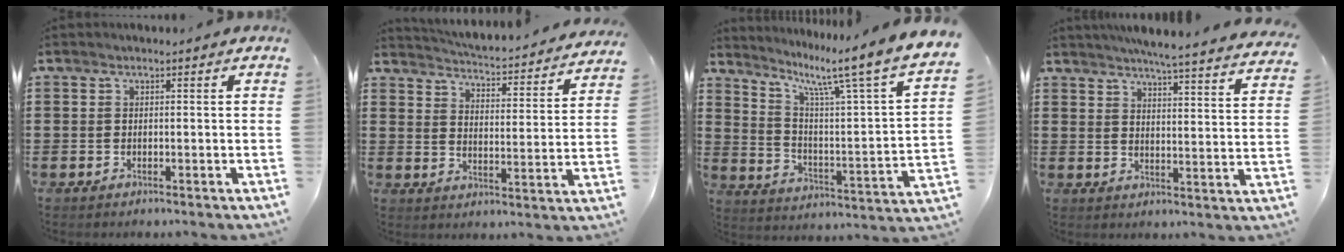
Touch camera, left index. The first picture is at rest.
{"total": 3.7, "force": [3.7, -0.4, 0.3], "torque": [-0.029, -0.038, 0.054]}
{"total": 9.3, "force": [7.0, -0.3, 6.1], "torque": [-0.122, -0.065, 0.096]}
{"total": 5.2, "force": [4.9, -0.6, 1.6], "torque": [-0.043, -0.035, 0.081]}